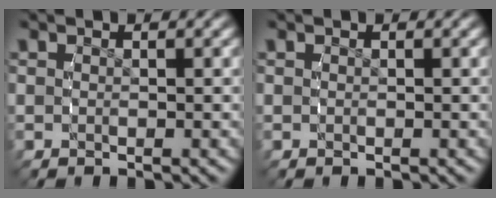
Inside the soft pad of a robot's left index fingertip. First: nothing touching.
{"total": 0.0}